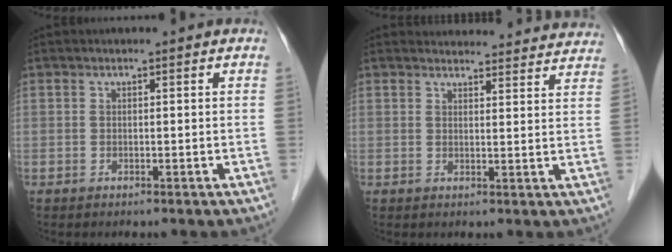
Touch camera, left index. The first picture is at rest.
{"total": 17.4, "force": [16.8, 3.6, 2.5], "torque": [-0.010, -0.013, 0.181]}